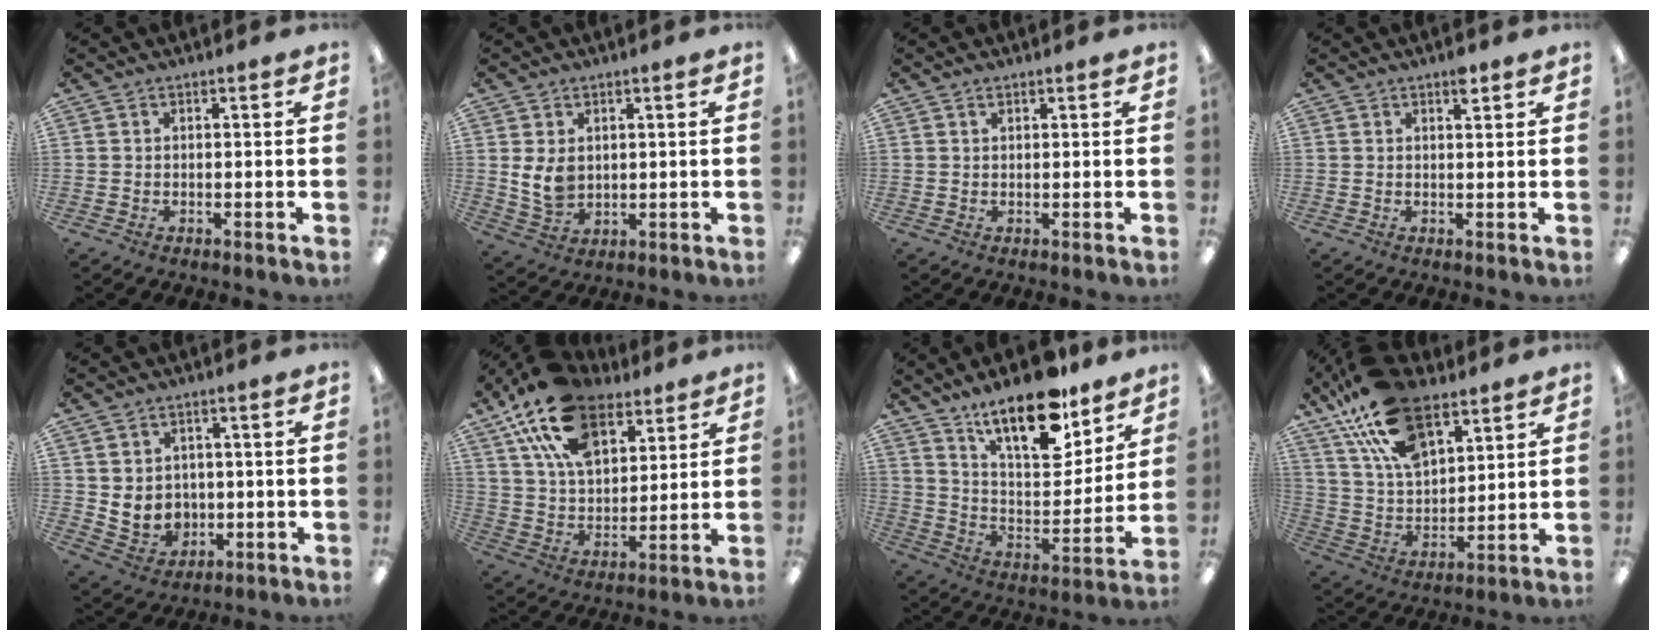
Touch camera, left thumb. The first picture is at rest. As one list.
[{"total": 6.1, "force": [1.5, 4.5, 3.8], "torque": [-0.088, -0.006, 0.027]}, {"total": 0.9, "force": [0.6, 0.4, 0.5], "torque": [-0.011, 0.001, 0.011]}, {"total": 2.6, "force": [1.9, 0.8, 1.7], "torque": [-0.021, -0.005, 0.029]}, {"total": 6.1, "force": [1.4, 5.7, 1.8], "torque": [-0.038, -0.009, 0.033]}, {"total": 20.3, "force": [12.4, 11.1, 11.8], "torque": [-0.214, -0.043, 0.224]}, {"total": 19.9, "force": [14.6, 7.3, 11.4], "torque": [-0.186, -0.093, 0.249]}, {"total": 20.8, "force": [12.5, 10.9, 12.5], "torque": [-0.249, -0.049, 0.221]}]